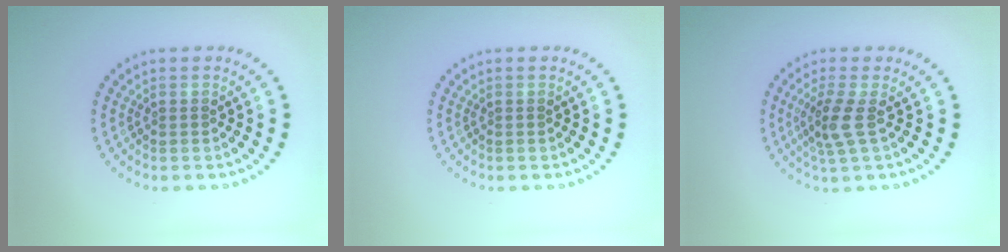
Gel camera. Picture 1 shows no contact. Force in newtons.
{"total": 0.0}
{"total": 2.6, "press": 2.1, "slide": 1.6}